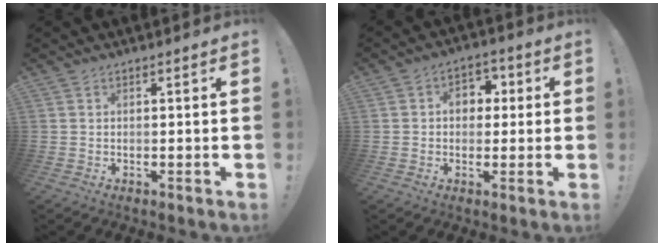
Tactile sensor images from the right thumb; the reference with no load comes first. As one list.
[{"total": 6.7, "force": [0.8, 5.3, 3.9], "torque": [-0.048, 0.006, 0.014]}]